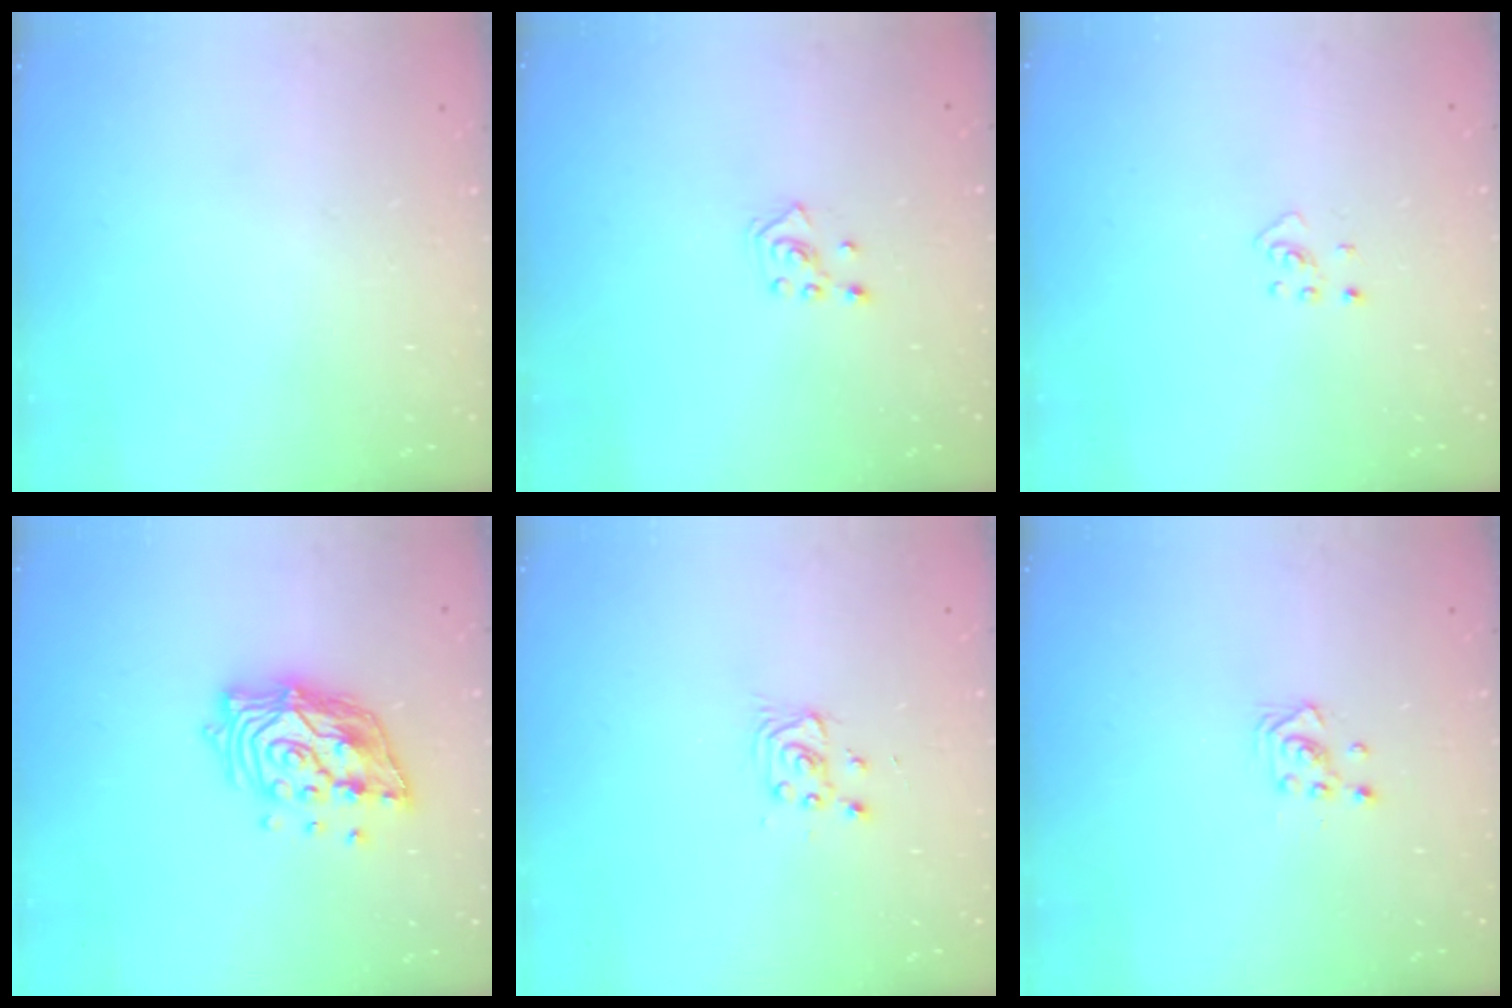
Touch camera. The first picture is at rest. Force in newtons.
{"total": 2.8, "press": 2.7, "slide": 0.7}
{"total": 2.7, "press": 2.7, "slide": 0.5}
{"total": 14.3, "press": 14.1, "slide": 2.0}
{"total": 2.8, "press": 2.8, "slide": 0.4}
{"total": 2.9, "press": 2.8, "slide": 0.3}